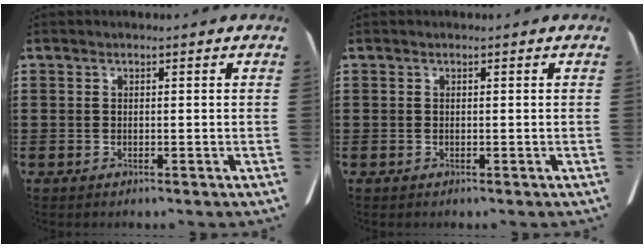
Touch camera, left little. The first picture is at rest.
{"total": 0.0}